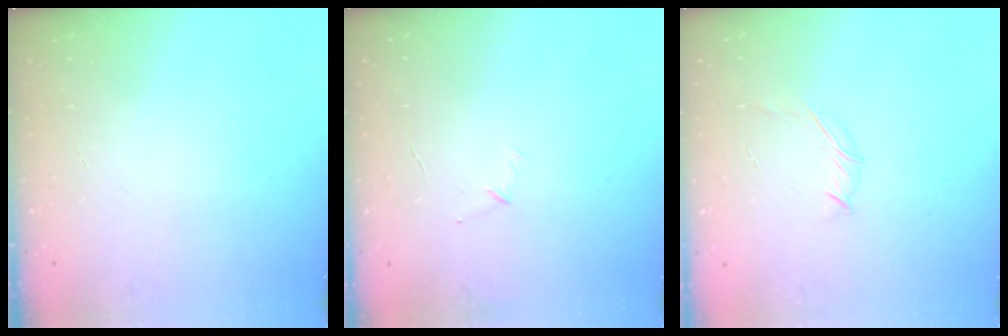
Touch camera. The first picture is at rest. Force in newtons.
{"total": 3.6, "press": 3.5, "slide": 0.9}
{"total": 3.9, "press": 3.8, "slide": 0.8}